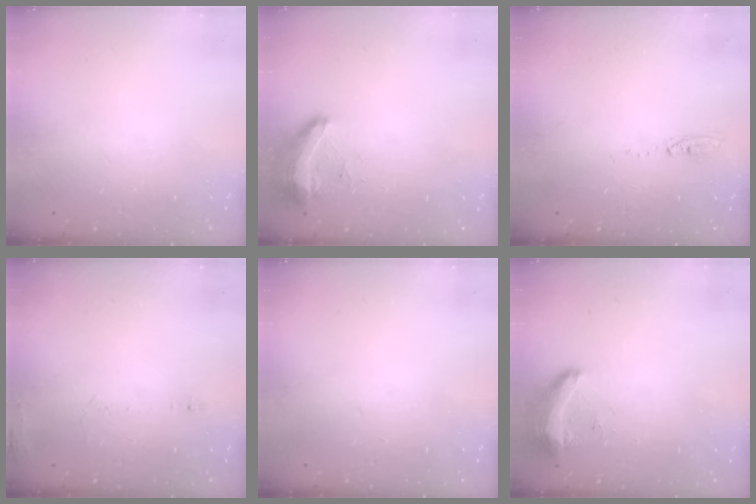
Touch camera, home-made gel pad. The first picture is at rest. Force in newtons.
{"total": 9.1, "press": 8.9, "slide": 1.9}
{"total": 3.8, "press": 3.7, "slide": 1.1}
{"total": 6.4, "press": 6.2, "slide": 1.5}
{"total": 0.0}
{"total": 16.2, "press": 11.0, "slide": 11.9}